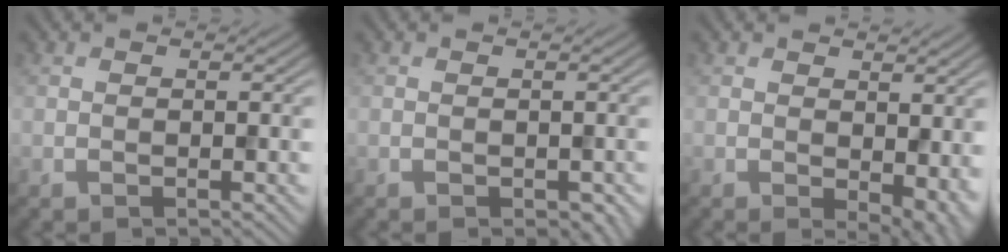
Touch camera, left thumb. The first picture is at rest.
{"total": 1.3, "force": [-0.6, 0.8, 0.8], "torque": [-0.018, -0.011, -0.005]}
{"total": 5.3, "force": [-0.2, 3.0, 4.4], "torque": [-0.061, -0.017, 0.008]}